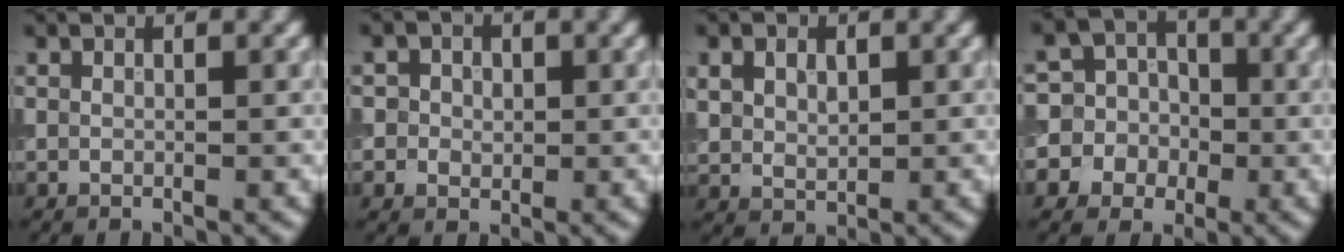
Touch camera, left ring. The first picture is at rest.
{"total": 3.3, "force": [0.9, 3.0, 1.2], "torque": [-0.011, 0.006, 0.006]}
{"total": 2.6, "force": [0.8, 1.9, 1.5], "torque": [-0.033, -0.001, 0.017]}
{"total": 9.4, "force": [-0.9, 9.1, 1.8], "torque": [-0.055, 0.025, -0.042]}